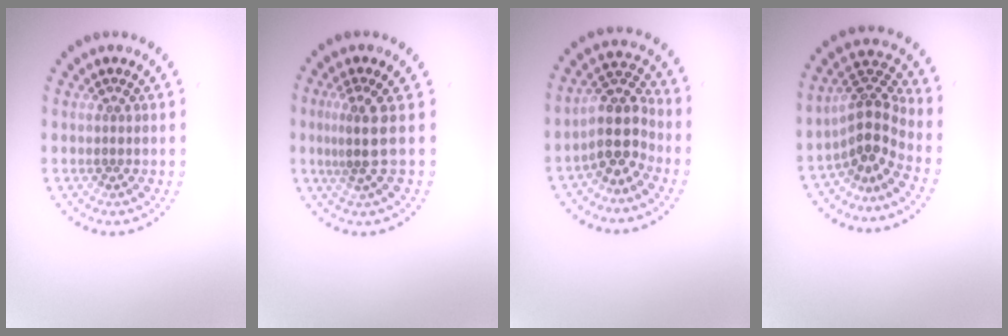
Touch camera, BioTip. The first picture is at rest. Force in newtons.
{"total": 2.7, "press": 1.9, "slide": 1.9}
{"total": 4.1, "press": 3.5, "slide": 2.2}
{"total": 3.7, "press": 2.6, "slide": 2.6}